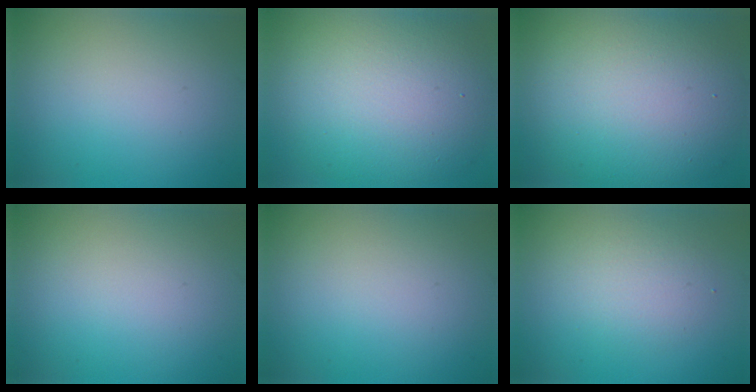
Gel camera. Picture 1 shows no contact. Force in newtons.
{"total": 11.7, "press": 11.7, "slide": 0.7}
{"total": 12.6, "press": 12.6, "slide": 0.9}
{"total": 0.0}
{"total": 0.0}
{"total": 2.5, "press": 2.5, "slide": 0.2}